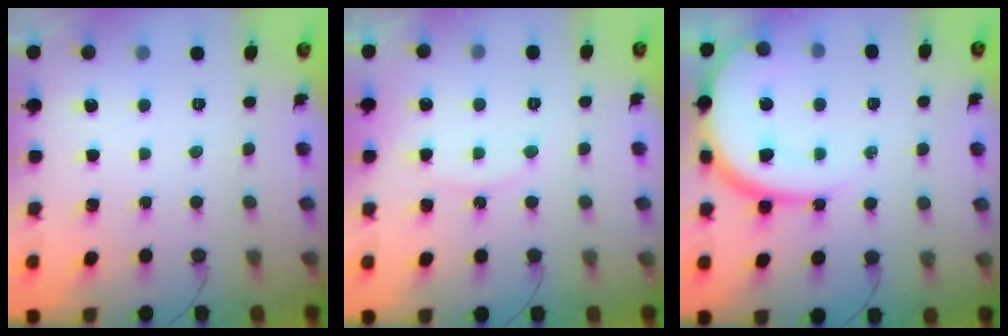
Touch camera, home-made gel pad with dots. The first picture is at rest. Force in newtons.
{"total": 8.2, "press": 8.1, "slide": 0.5}
{"total": 13.6, "press": 13.5, "slide": 1.6}